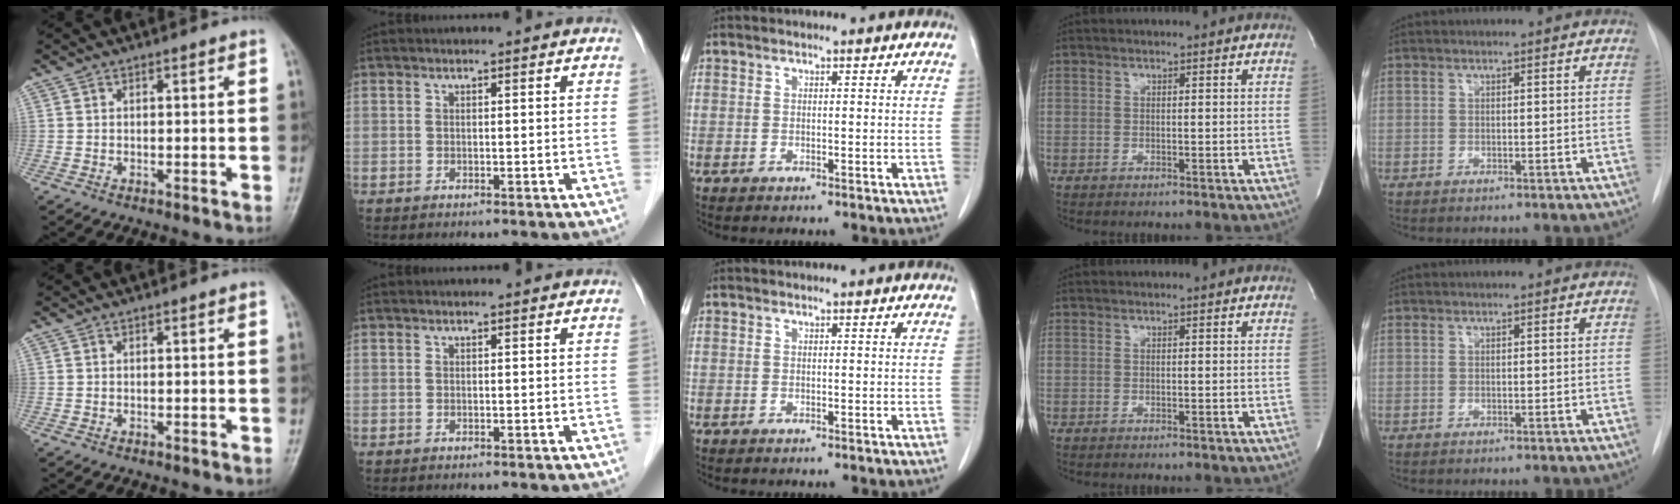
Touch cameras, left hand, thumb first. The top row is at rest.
{}